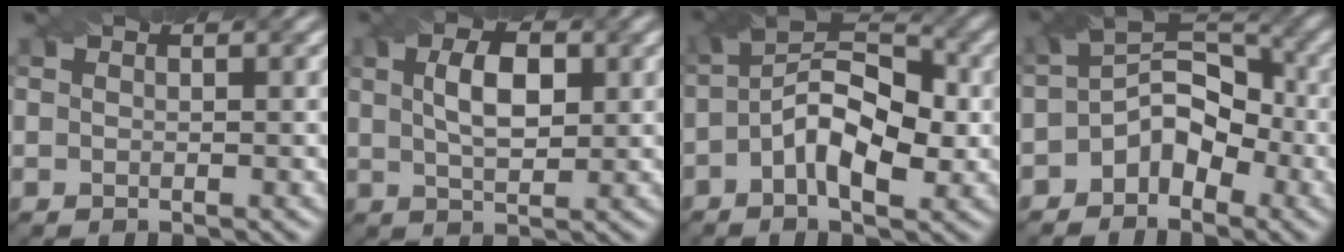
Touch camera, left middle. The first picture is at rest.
{"total": 4.5, "force": [1.1, 2.1, 3.8], "torque": [-0.074, 0.005, 0.019]}
{"total": 8.0, "force": [-1.0, 4.1, 6.8], "torque": [-0.115, 0.021, -0.026]}
{"total": 5.2, "force": [-2.2, 3.5, 3.1], "torque": [-0.035, 0.009, -0.046]}